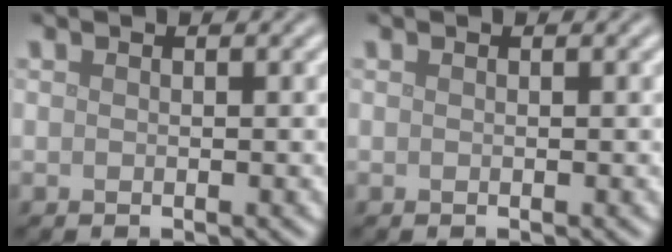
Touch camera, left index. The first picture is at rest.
{"total": 0.0}